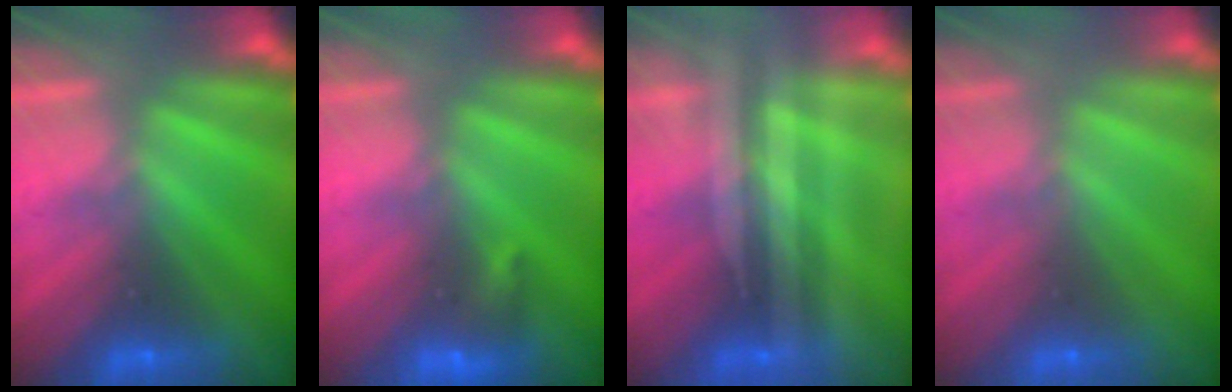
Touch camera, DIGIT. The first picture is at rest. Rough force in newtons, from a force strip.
{"total": 2.8}
{"total": 2.0}
{"total": 4.2}